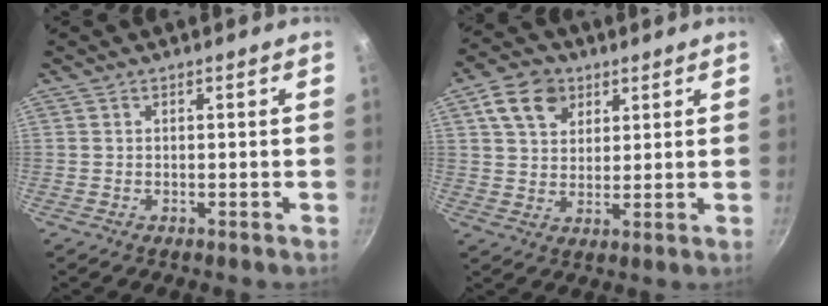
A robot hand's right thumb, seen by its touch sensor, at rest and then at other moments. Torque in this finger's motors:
{"motor_torque": [0.12, 0.65, 0.21, 0.03, 0.35]}